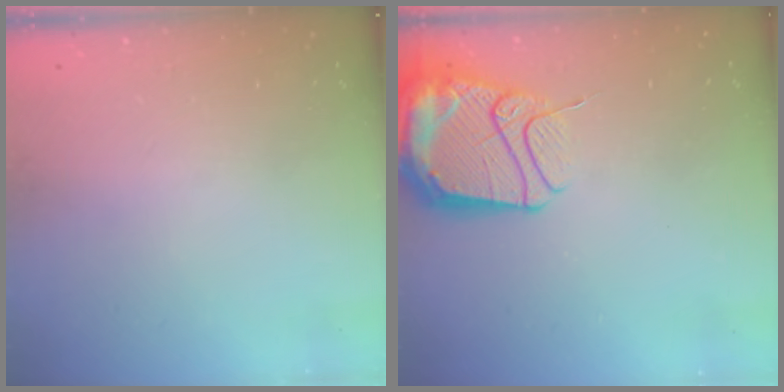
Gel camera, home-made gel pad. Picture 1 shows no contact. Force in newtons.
{"total": 17.2, "press": 17.1, "slide": 1.5}